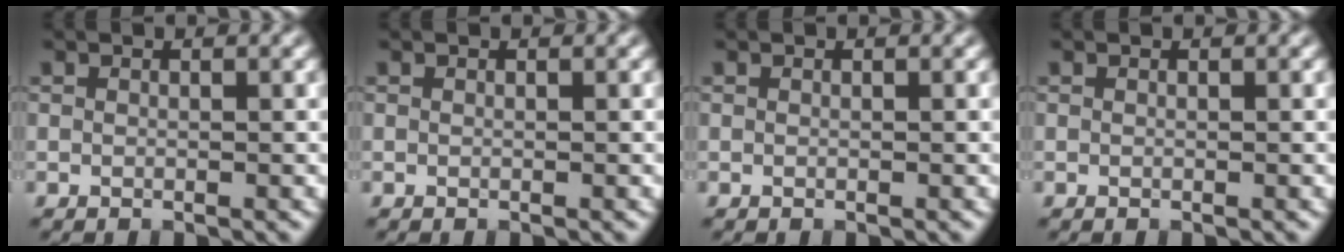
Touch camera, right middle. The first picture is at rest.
{"total": 0.0}
{"total": 0.0}
{"total": 0.0}